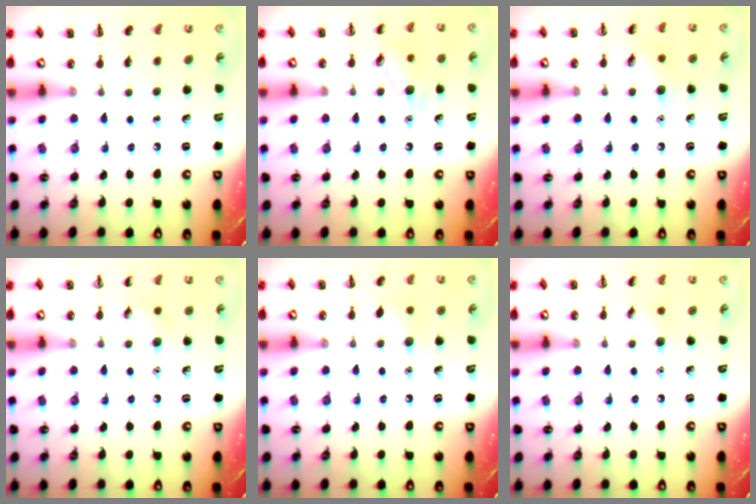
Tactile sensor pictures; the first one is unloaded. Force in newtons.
{"total": 9.2, "press": 9.1, "slide": 1.4}
{"total": 7.0, "press": 6.8, "slide": 1.4}
{"total": 4.9, "press": 4.6, "slide": 1.4}
{"total": 6.5, "press": 6.4, "slide": 1.2}
{"total": 5.1, "press": 4.9, "slide": 1.4}